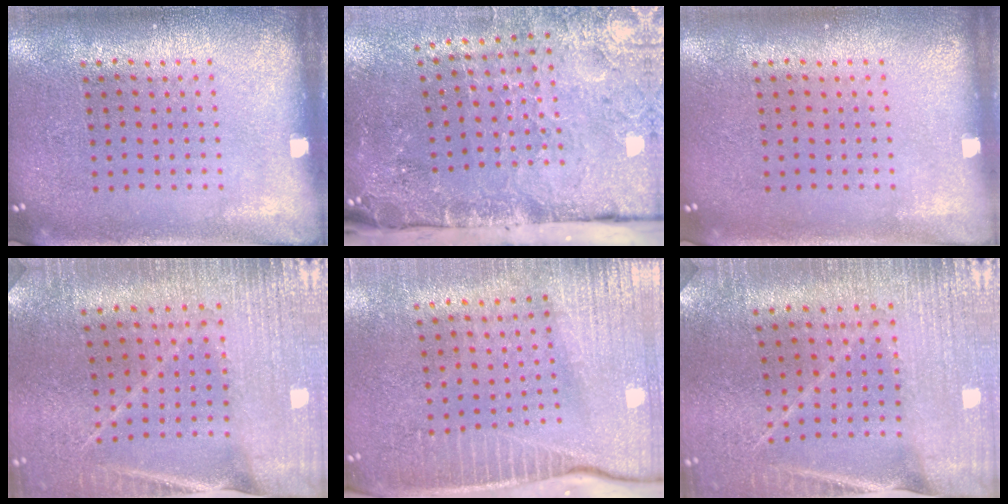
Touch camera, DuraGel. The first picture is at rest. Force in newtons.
{"total": 4.7, "press": 3.7, "slide": 2.8}
{"total": 0.0}
{"total": 1.7, "press": 1.7, "slide": 0.1}
{"total": 3.8, "press": 3.4, "slide": 1.7}
{"total": 1.7, "press": 1.7, "slide": 0.1}